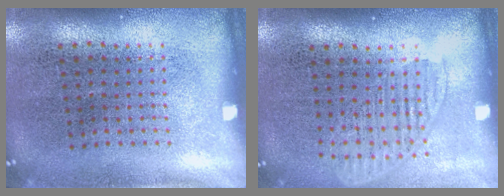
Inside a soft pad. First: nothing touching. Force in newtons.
{"total": 1.4, "press": 1.2, "slide": 0.8}